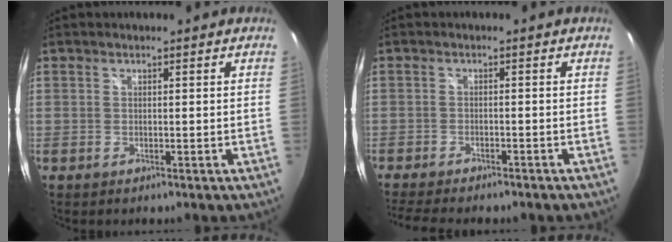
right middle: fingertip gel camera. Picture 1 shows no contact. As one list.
[{"total": 9.3, "force": [-7.9, 2.1, 4.3], "torque": [-0.101, -0.021, -0.123]}]